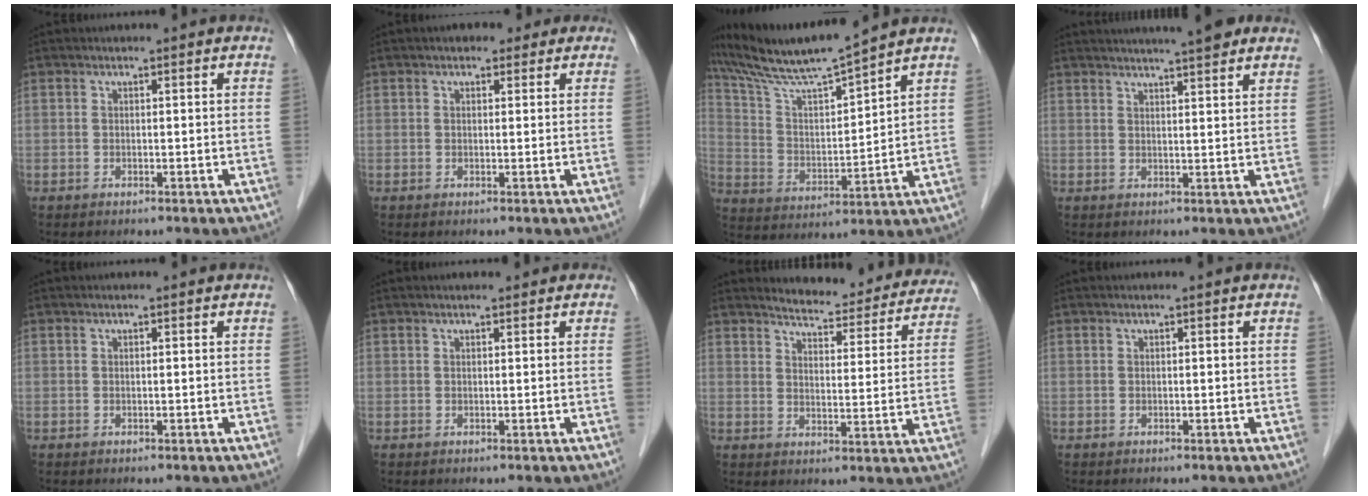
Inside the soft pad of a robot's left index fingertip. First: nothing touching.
{"total": 3.5, "force": [2.2, 2.2, 1.4], "torque": [-0.010, 0.019, 0.026]}
{"total": 12.8, "force": [11.7, -1.2, 5.1], "torque": [-0.105, 0.008, 0.219]}
{"total": 10.0, "force": [8.4, 0.9, 5.4], "torque": [-0.075, 0.021, 0.100]}
{"total": 0.0}
{"total": 1.7, "force": [1.3, 0.8, 0.8], "torque": [-0.010, 0.014, 0.014]}
{"total": 16.0, "force": [15.1, 3.7, 4.1], "torque": [-0.030, -0.029, 0.169]}
{"total": 0.0}